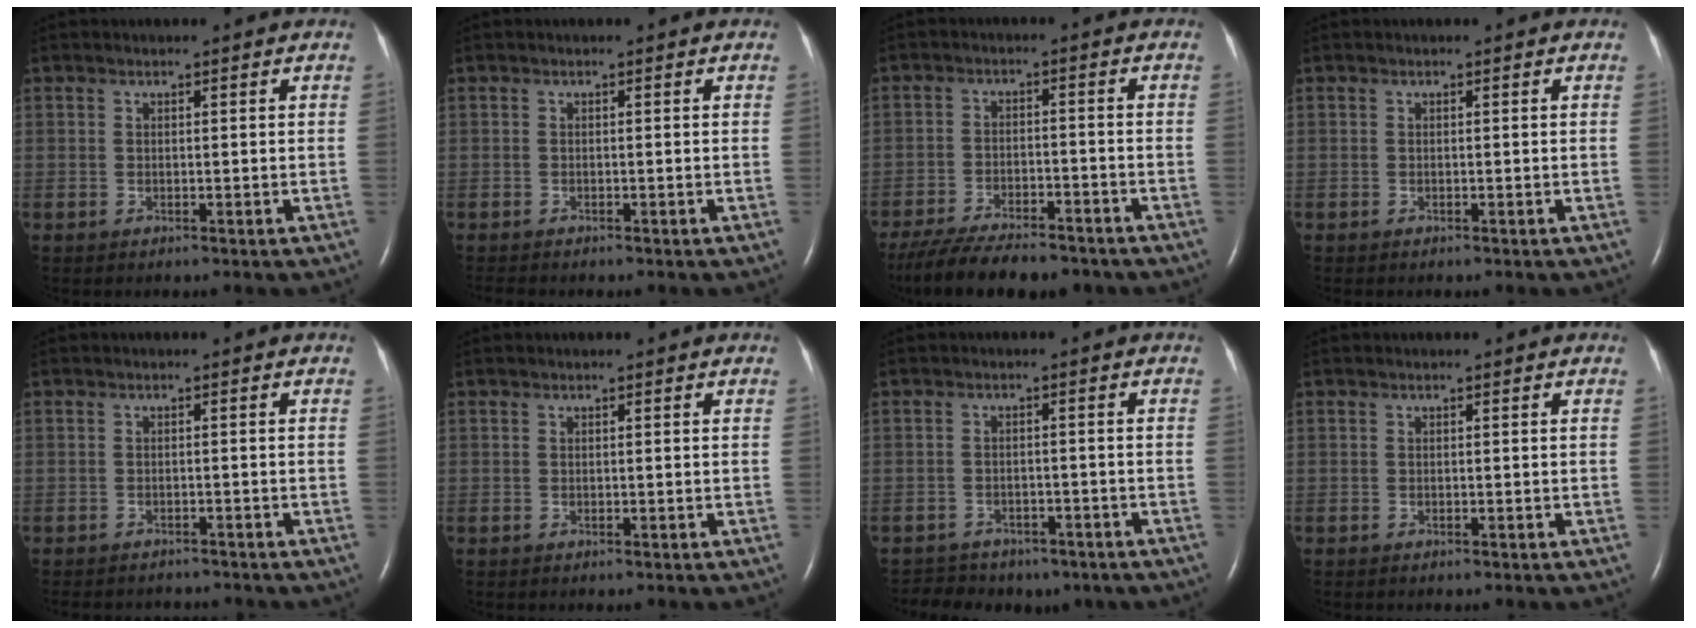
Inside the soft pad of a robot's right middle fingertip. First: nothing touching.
{"total": 1.6, "force": [-1.4, 0.3, 0.6], "torque": [-0.013, -0.004, -0.018]}
{"total": 15.0, "force": [-12.5, 4.0, 7.2], "torque": [-0.146, -0.019, -0.191]}
{"total": 0.0}
{"total": 7.0, "force": [-6.6, 1.8, 1.5], "torque": [-0.022, -0.002, -0.083]}
{"total": 0.0}
{"total": 9.2, "force": [-7.0, 5.5, 2.3], "torque": [-0.044, 0.013, -0.079]}
{"total": 0.0}